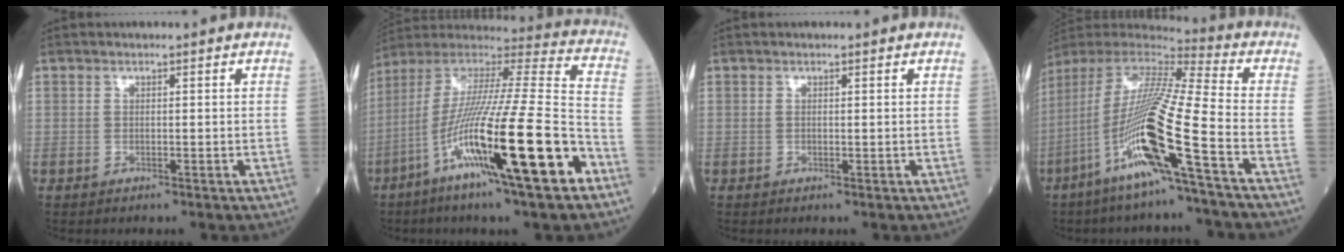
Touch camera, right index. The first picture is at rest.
{"total": 25.4, "force": [-10.8, 1.1, 23.0], "torque": [-0.404, -0.048, -0.198]}
{"total": 0.0}
{"total": 19.4, "force": [-7.7, -0.7, 17.8], "torque": [-0.371, -0.029, -0.157]}